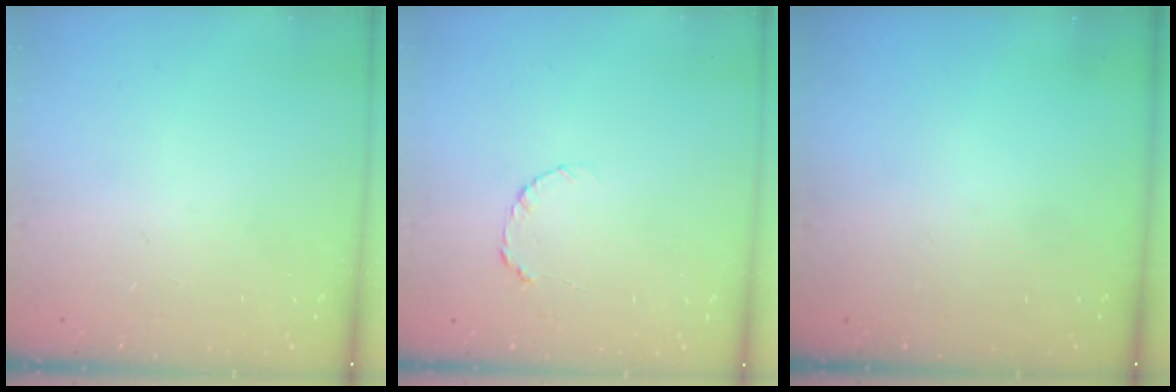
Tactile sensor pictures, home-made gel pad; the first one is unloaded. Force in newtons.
{"total": 3.5, "press": 3.5, "slide": 0.4}
{"total": 0.0}